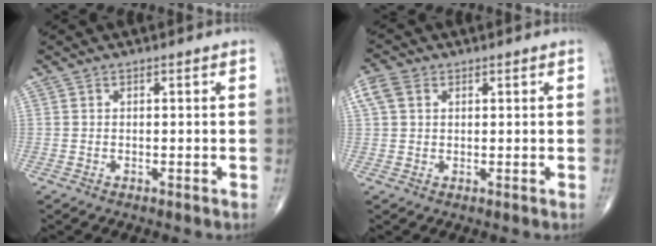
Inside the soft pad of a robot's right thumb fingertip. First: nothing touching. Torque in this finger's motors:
{"motor_torque": [-0.37, 0.43, 0.29, 0.02, 0.05]}